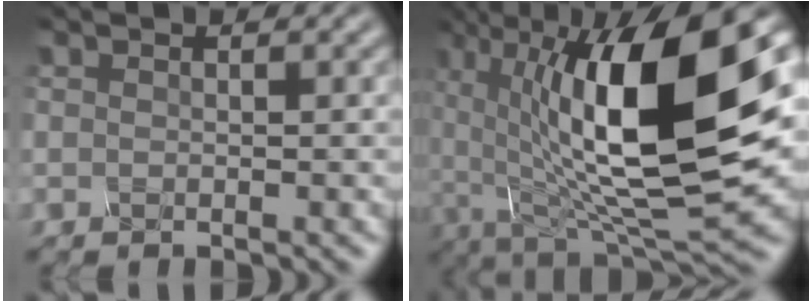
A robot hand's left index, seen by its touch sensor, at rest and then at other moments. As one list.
[{"total": 16.3, "force": [2.1, 6.9, 14.6], "torque": [-0.240, -0.004, 0.027]}]